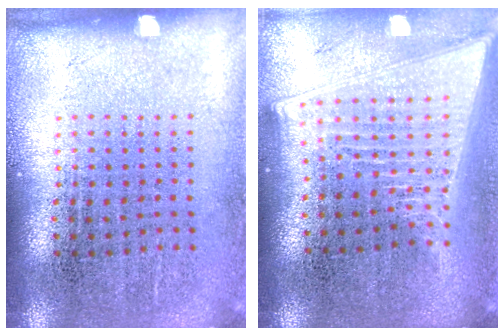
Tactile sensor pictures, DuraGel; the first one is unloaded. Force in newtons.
{"total": 2.1, "press": 1.8, "slide": 1.1}